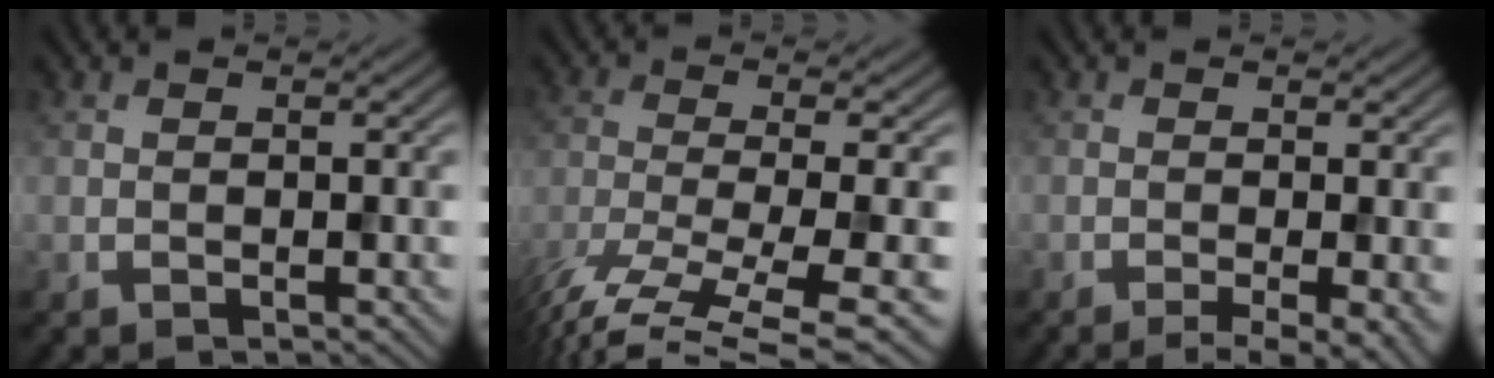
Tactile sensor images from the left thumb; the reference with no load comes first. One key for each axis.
{"total": 10.5, "fx": -6.4, "fy": 2.4, "fz": 8.0, "tx": -0.166, "ty": -0.021, "tz": -0.102}
{"total": 5.0, "fx": -2.1, "fy": 1.0, "fz": 4.4, "tx": -0.058, "ty": -0.002, "tz": -0.033}